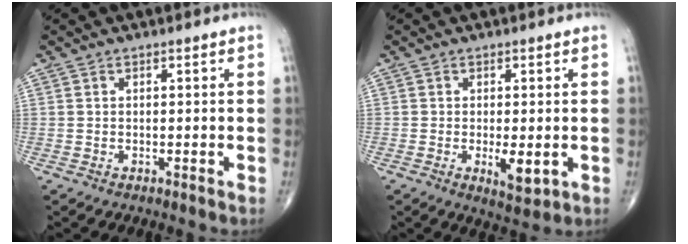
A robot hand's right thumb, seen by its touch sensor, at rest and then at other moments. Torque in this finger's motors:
{"motor_torque": [2.62, 2.39, 1.93, -0.84, 0.58]}